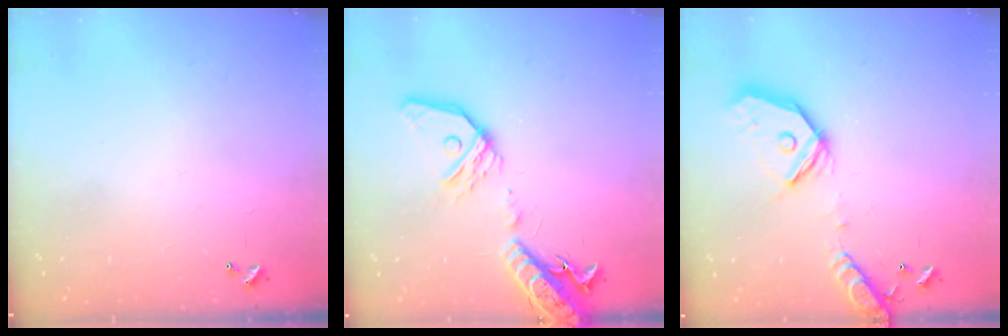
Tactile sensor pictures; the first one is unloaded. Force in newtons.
{"total": 19.6, "press": 19.2, "slide": 4.0}
{"total": 18.4, "press": 18.2, "slide": 3.1}